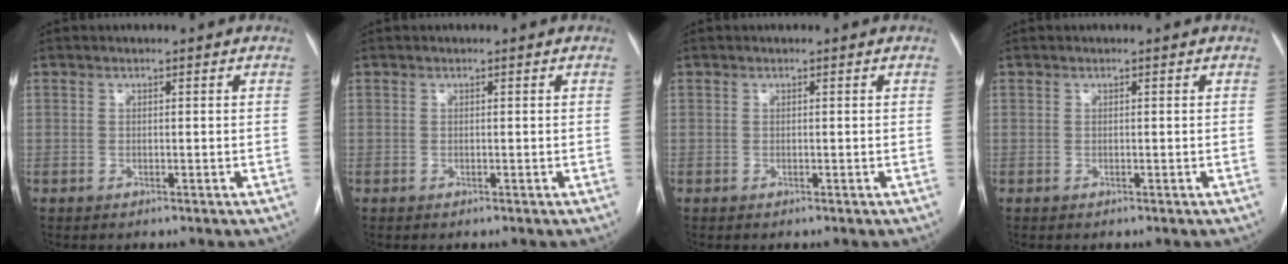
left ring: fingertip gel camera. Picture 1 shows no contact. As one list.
[{"total": 0.0}, {"total": 0.0}, {"total": 0.0}]